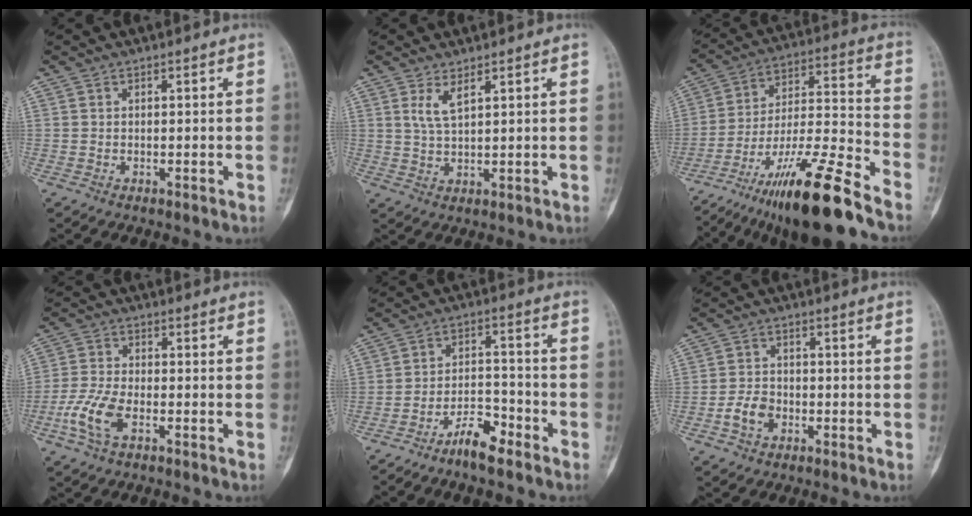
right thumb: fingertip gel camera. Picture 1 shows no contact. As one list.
[{"total": 3.7, "force": [1.9, 1.2, 2.9], "torque": [-0.061, -0.012, 0.046]}, {"total": 20.8, "force": [-15.0, 2.7, 14.2], "torque": [-0.255, 0.065, -0.260]}, {"total": 7.4, "force": [-3.1, 3.4, 5.9], "torque": [-0.141, 0.011, -0.064]}, {"total": 6.7, "force": [-5.2, 1.9, 3.9], "torque": [-0.063, 0.043, -0.096]}, {"total": 4.7, "force": [-1.8, 3.4, 2.8], "torque": [-0.044, 0.015, -0.036]}]